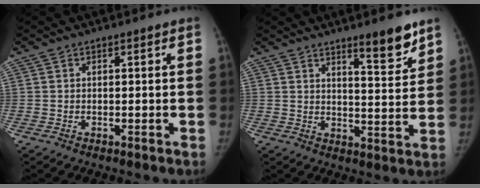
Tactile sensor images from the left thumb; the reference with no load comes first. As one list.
[{"total": 8.1, "force": [6.0, 1.5, 5.2], "torque": [-0.057, -0.049, 0.090]}]